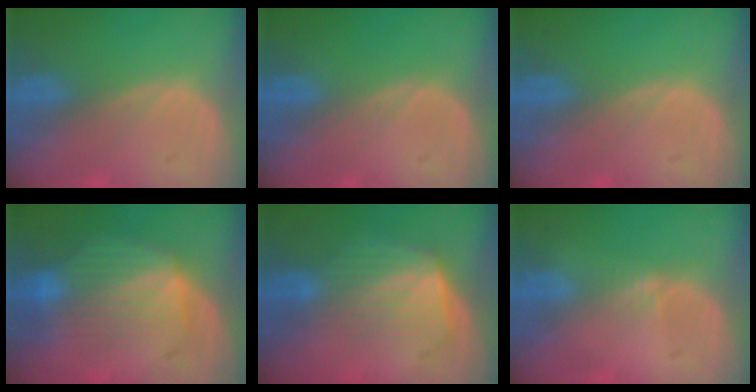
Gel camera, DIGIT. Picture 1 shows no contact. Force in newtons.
{"total": 0.0}
{"total": 0.0}
{"total": 8.3, "press": 7.8, "slide": 2.9}
{"total": 7.0, "press": 6.4, "slide": 2.8}
{"total": 0.8, "press": 0.8, "slide": 0.4}